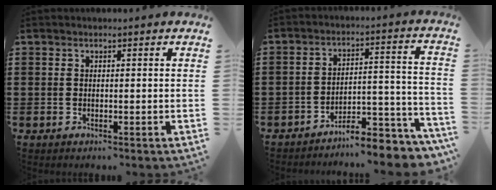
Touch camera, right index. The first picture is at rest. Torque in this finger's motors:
{"motor_torque": [0.60, 0.86, 0.31, 0.05]}